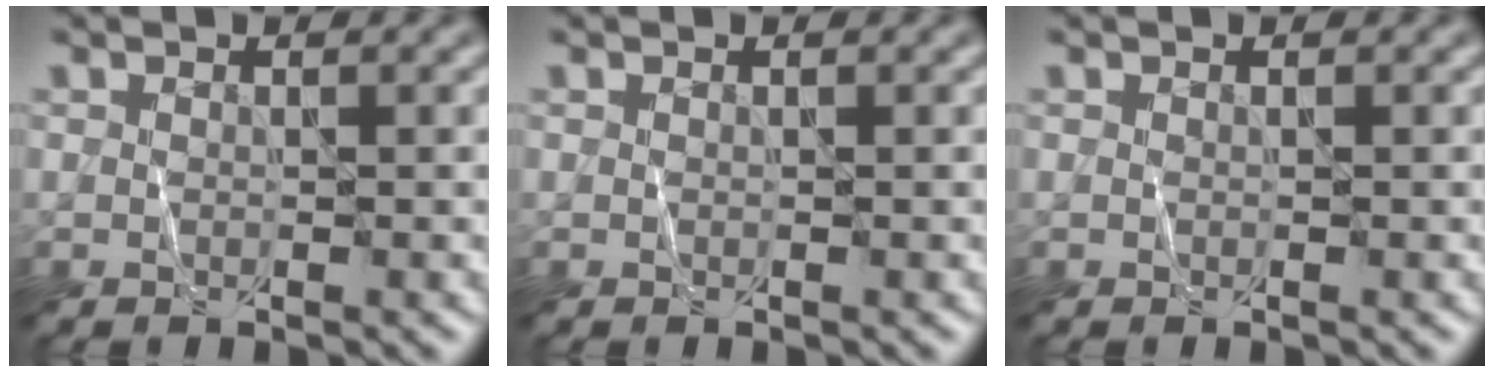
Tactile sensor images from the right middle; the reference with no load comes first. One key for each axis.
{"total": 0.0}
{"total": 0.0}